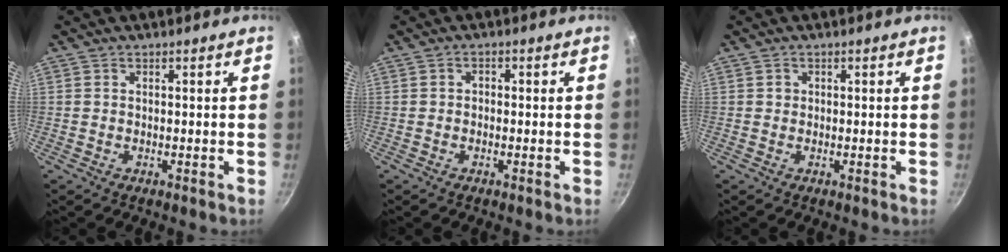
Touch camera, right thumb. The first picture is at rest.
{"total": 1.0, "force": [-0.3, 0.8, 0.5], "torque": [-0.007, 0.005, -0.006]}
{"total": 0.7, "force": [0.1, 0.7, 0.1], "torque": [0.003, 0.002, 0.000]}